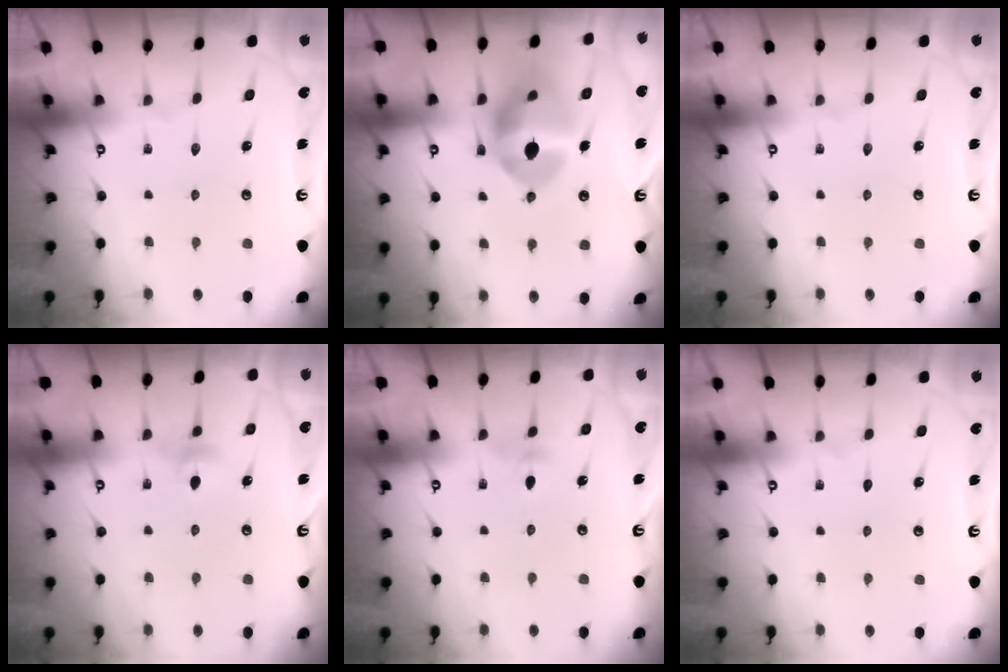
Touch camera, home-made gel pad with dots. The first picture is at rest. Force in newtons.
{"total": 13.9, "press": 13.8, "slide": 1.7}
{"total": 0.0}
{"total": 3.7, "press": 3.6, "slide": 0.8}
{"total": 3.1, "press": 3.1, "slide": 0.6}
{"total": 0.0}